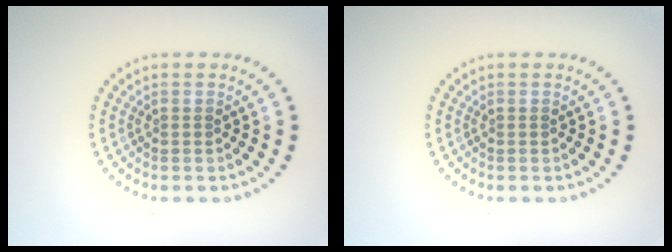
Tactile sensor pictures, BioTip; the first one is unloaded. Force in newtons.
{"total": 0.0}